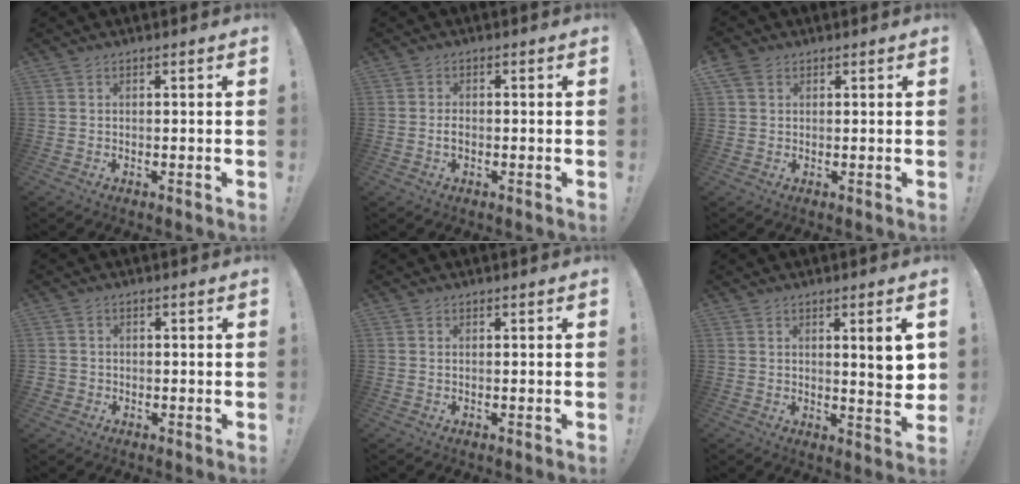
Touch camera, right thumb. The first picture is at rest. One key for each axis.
{"total": 1.6, "fx": -0.8, "fy": 1.0, "fz": 0.9, "tx": -0.015, "ty": 0.004, "tz": -0.014}
{"total": 3.7, "fx": 2.0, "fy": 2.6, "fz": 1.9, "tx": -0.033, "ty": 0.000, "tz": 0.041}
{"total": 1.7, "fx": -0.6, "fy": 1.4, "fz": 0.7, "tx": -0.012, "ty": 0.004, "tz": -0.011}
{"total": 0.0}
{"total": 6.6, "fx": 1.9, "fy": 0.7, "fz": 6.3, "tx": -0.073, "ty": -0.017, "tz": 0.025}